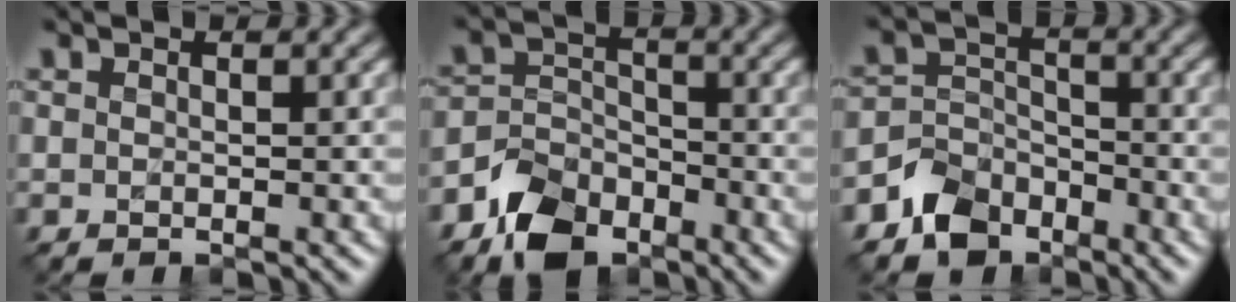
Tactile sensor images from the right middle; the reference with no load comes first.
{"total": 6.2, "force": [-4.3, 3.7, 2.4], "torque": [-0.047, -0.004, -0.088]}
{"total": 4.4, "force": [-3.1, 2.9, 1.0], "torque": [-0.017, 0.002, -0.064]}